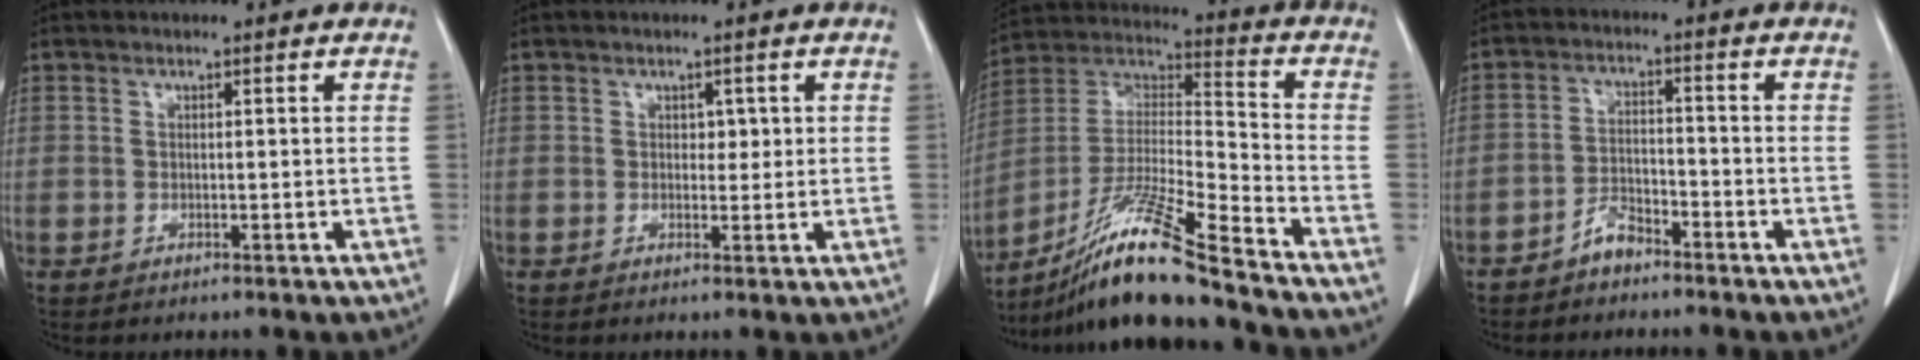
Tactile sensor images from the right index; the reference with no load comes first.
{"total": 1.6, "force": [0.4, 1.2, 1.0], "torque": [-0.005, 0.000, 0.005]}
{"total": 16.8, "force": [-13.2, -0.9, 10.4], "torque": [-0.209, -0.012, -0.245]}
{"total": 3.6, "force": [-3.0, 1.3, 1.3], "torque": [-0.022, 0.005, -0.057]}